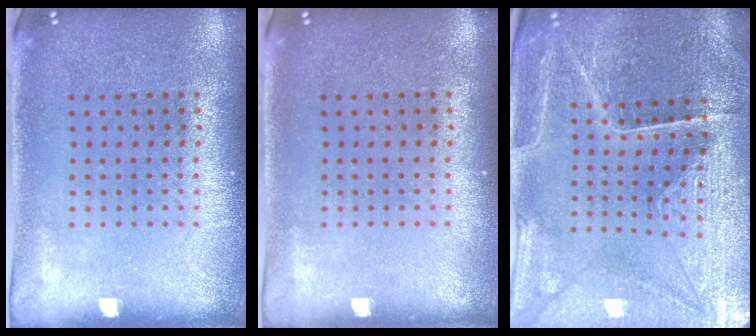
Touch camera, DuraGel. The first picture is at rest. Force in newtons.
{"total": 0.0}
{"total": 3.5, "press": 3.5, "slide": 0.2}